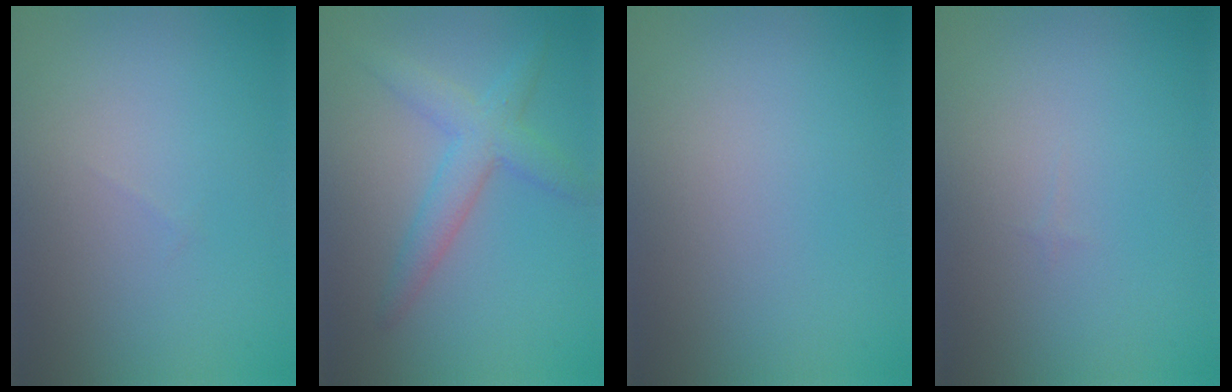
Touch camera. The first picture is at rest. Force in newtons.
{"total": 3.6, "press": 3.6, "slide": 0.0}
{"total": 0.0}
{"total": 0.0}